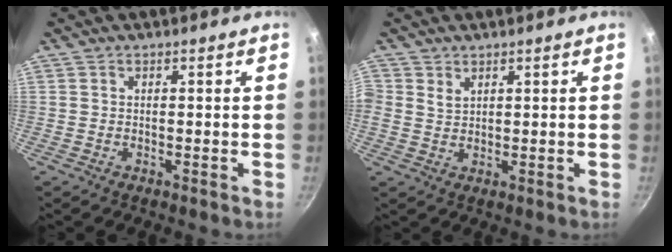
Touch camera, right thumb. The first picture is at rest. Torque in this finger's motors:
{"motor_torque": [0.11, 0.15, 0.24, 0.19, 0.05]}